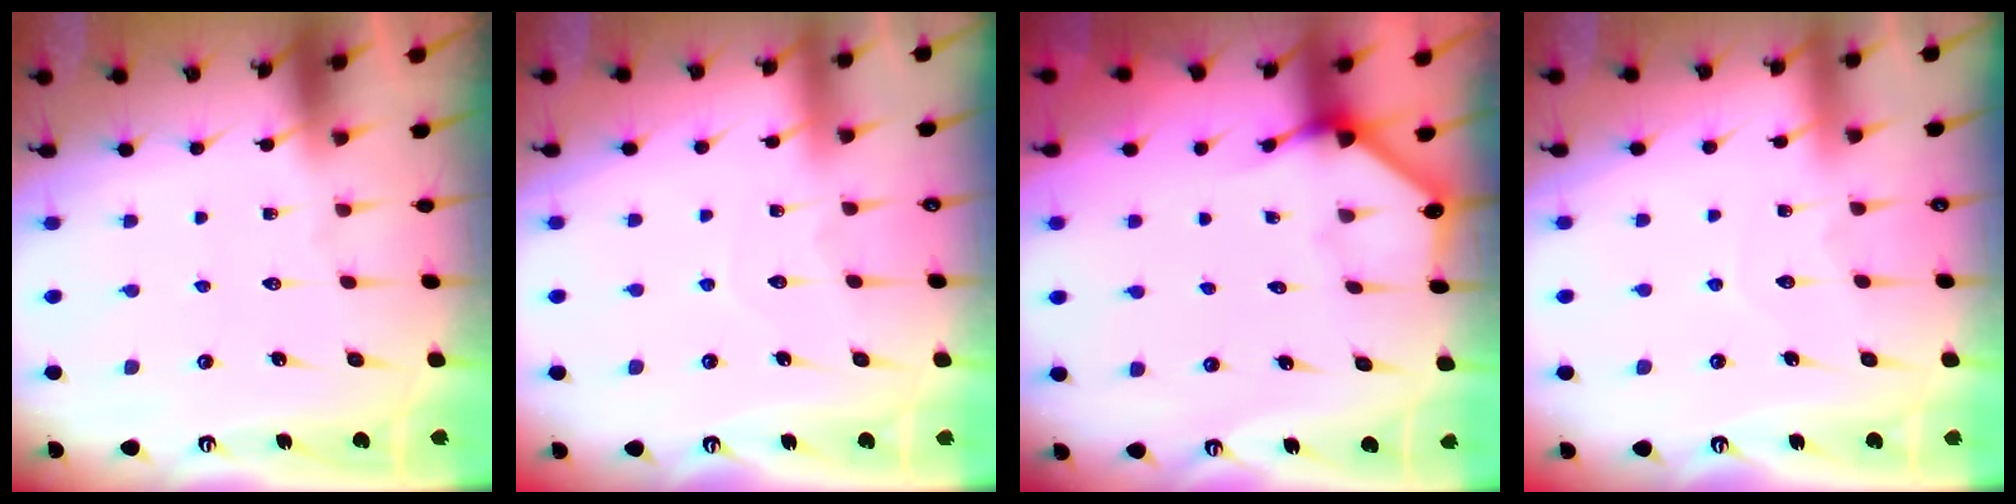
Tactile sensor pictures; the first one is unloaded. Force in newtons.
{"total": 3.8, "press": 3.8, "slide": 0.4}
{"total": 2.5, "press": 2.5, "slide": 0.2}
{"total": 3.8, "press": 3.8, "slide": 0.4}